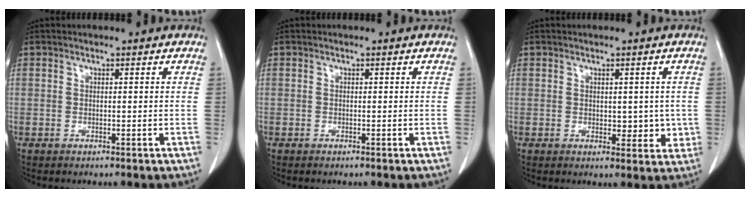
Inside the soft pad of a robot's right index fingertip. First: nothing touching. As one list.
[{"total": 0.0}, {"total": 3.9, "force": [0.2, 2.4, 3.1], "torque": [-0.025, -0.004, 0.009]}]